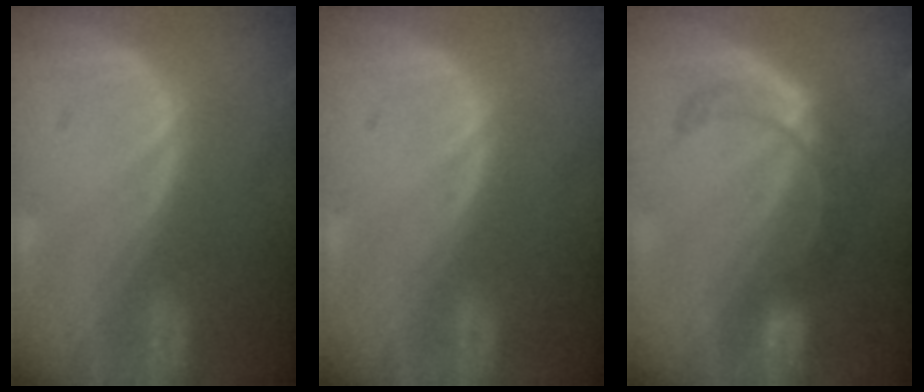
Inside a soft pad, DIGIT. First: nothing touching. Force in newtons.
{"total": 0.0}
{"total": 5.6, "press": 5.5, "slide": 0.7}